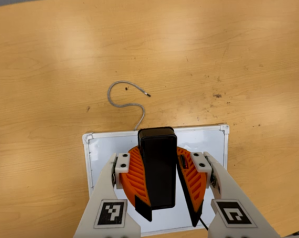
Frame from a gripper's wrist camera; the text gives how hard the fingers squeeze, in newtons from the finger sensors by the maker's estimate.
{"total": 11.1, "left": 11.0, "right": 11.2}